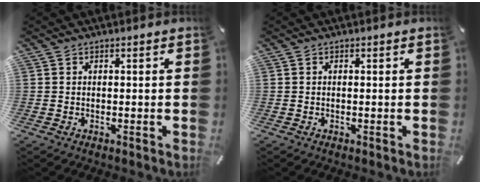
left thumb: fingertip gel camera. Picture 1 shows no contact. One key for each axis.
{"total": 0.0}